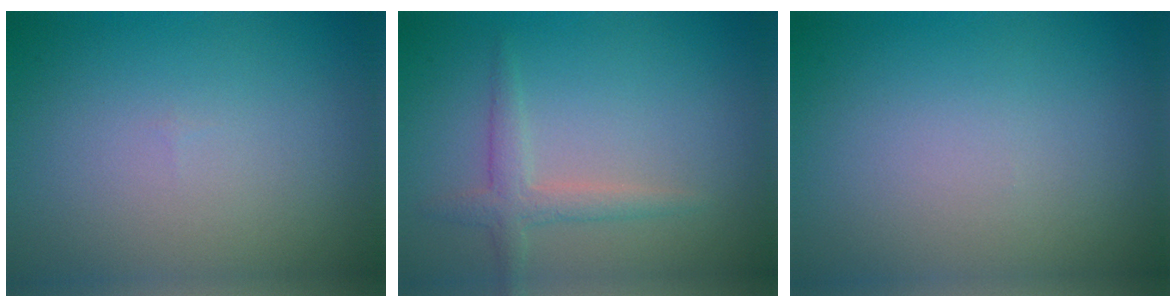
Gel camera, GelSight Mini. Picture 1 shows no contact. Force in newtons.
{"total": 2.1, "press": 2.1, "slide": 0.1}
{"total": 0.0}